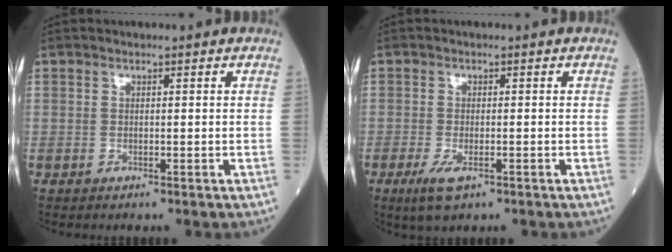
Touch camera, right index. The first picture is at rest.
{"total": 3.7, "force": [-1.9, 1.3, 3.0], "torque": [-0.066, -0.007, -0.027]}